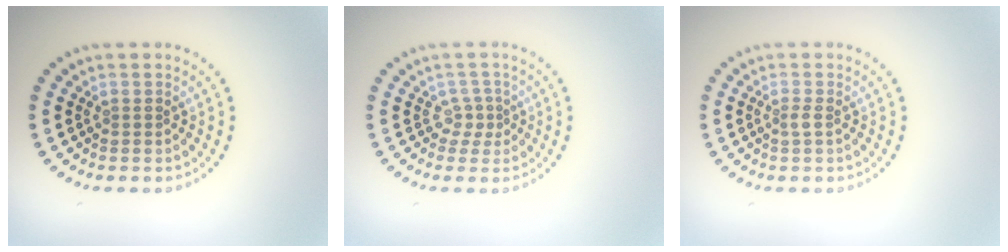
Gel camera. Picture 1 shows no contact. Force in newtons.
{"total": 1.5, "press": 1.0, "slide": 1.1}
{"total": 0.8, "press": 0.6, "slide": 0.6}